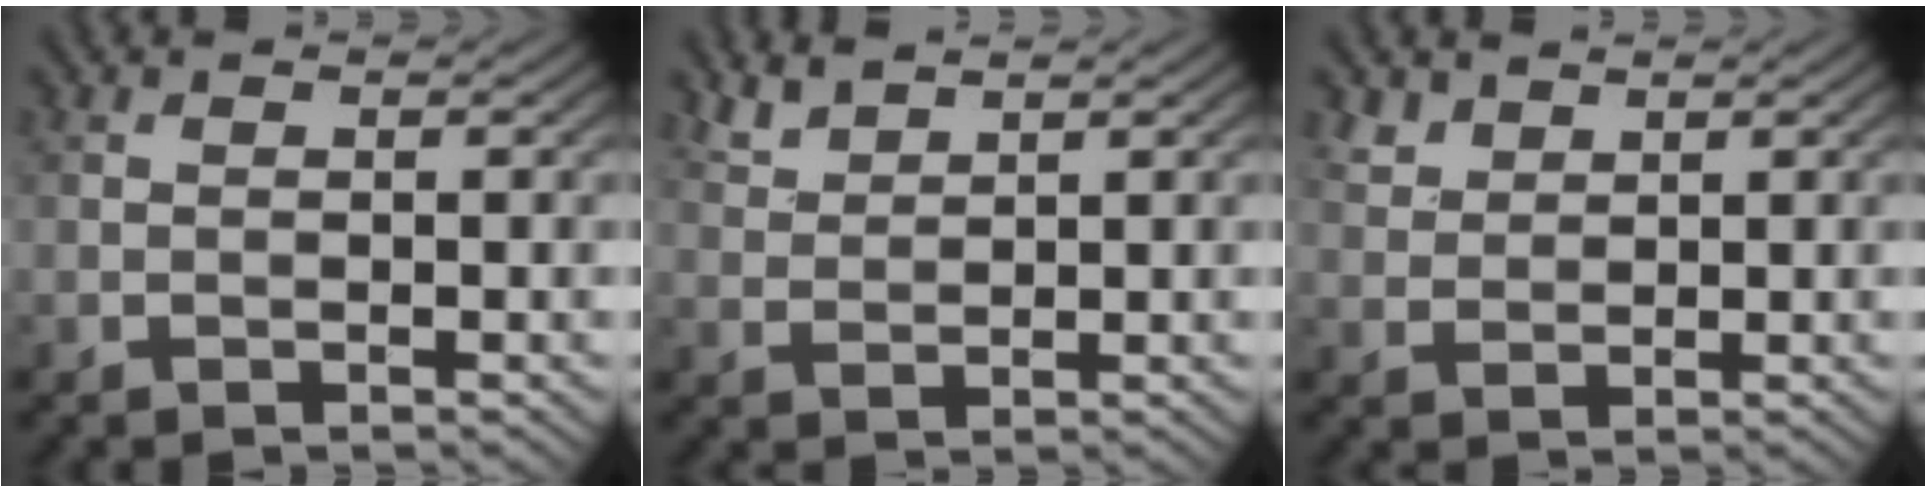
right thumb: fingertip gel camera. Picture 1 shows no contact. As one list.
[{"total": 2.8, "force": [2.5, 0.5, 1.0], "torque": [-0.027, 0.002, 0.059]}, {"total": 2.5, "force": [2.0, 1.3, 0.7], "torque": [-0.023, 0.002, 0.051]}]